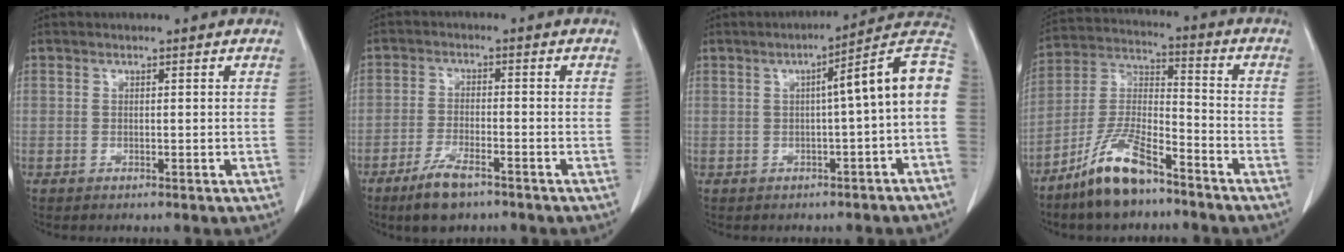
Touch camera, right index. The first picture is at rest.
{"total": 6.0, "force": [-4.2, 1.7, 3.9], "torque": [-0.082, -0.008, -0.073]}
{"total": 10.2, "force": [-0.2, 0.2, 10.1], "torque": [-0.128, 0.033, -0.011]}
{"total": 11.8, "force": [-8.5, 3.1, 7.6], "torque": [-0.162, -0.004, -0.166]}